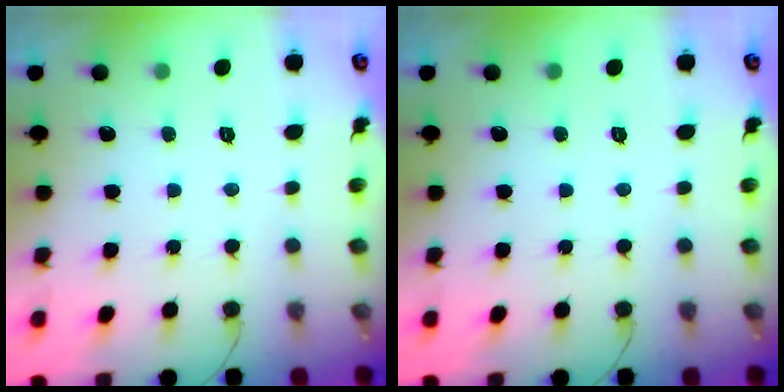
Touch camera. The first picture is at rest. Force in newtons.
{"total": 0.0}